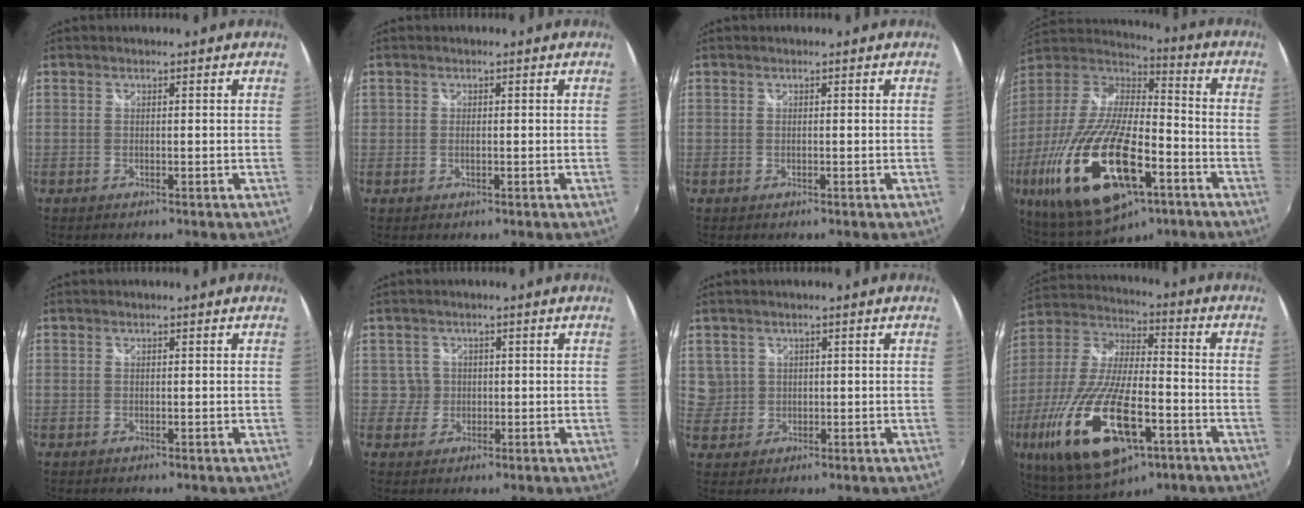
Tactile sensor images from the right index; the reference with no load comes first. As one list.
[{"total": 0.7, "force": [-0.1, 0.5, 0.4], "torque": [-0.009, -0.001, -0.003]}, {"total": 0.0}, {"total": 28.7, "force": [-11.7, 11.4, 23.5], "torque": [-0.487, -0.062, -0.202]}, {"total": 0.0}, {"total": 2.5, "force": [0.1, 2.5, -0.3], "torque": [0.011, 0.012, 0.004]}, {"total": 3.5, "force": [1.1, 3.3, 0.2], "torque": [0.011, 0.010, 0.024]}, {"total": 25.4, "force": [-10.9, 9.8, 20.8], "torque": [-0.437, -0.062, -0.186]}]